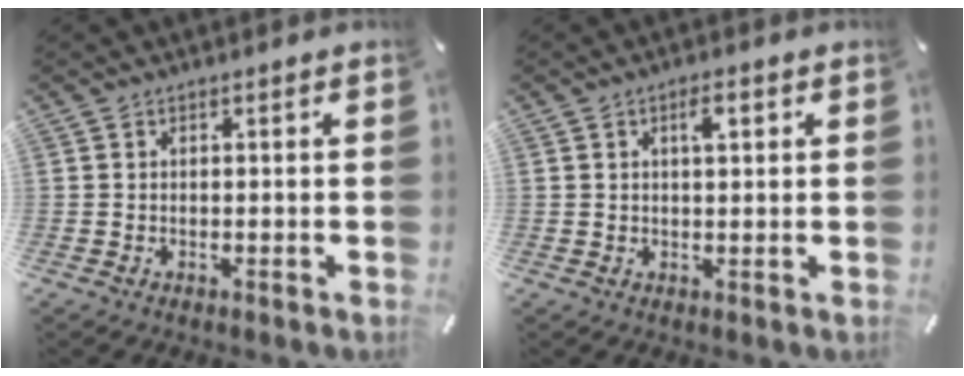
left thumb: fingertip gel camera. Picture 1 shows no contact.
{"total": 3.4, "force": [1.3, 1.4, 2.8], "torque": [-0.042, 0.001, 0.017]}